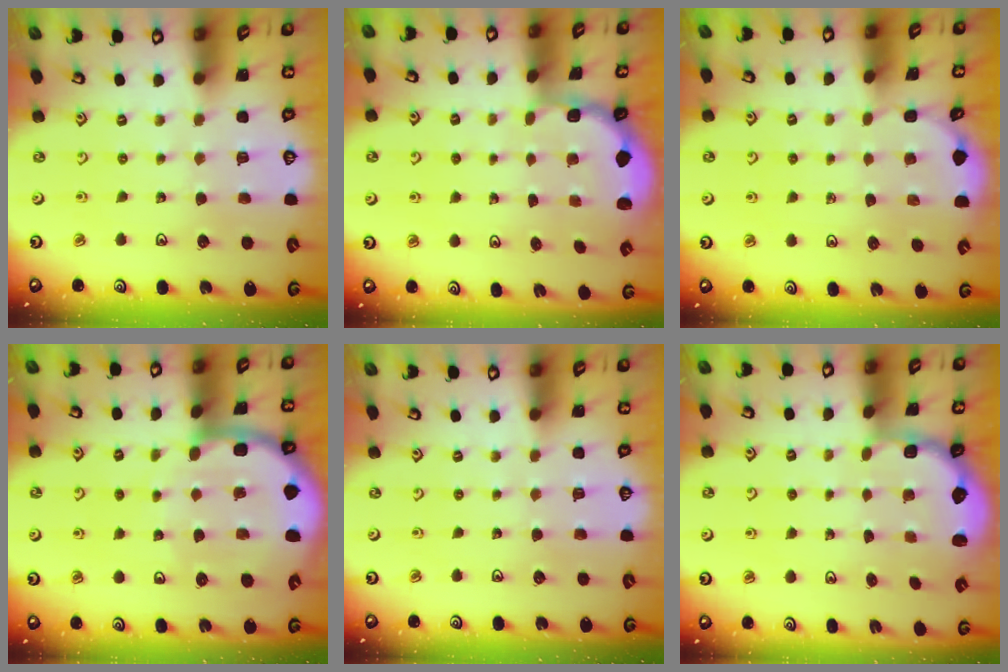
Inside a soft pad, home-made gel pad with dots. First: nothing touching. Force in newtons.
{"total": 1.8, "press": 1.6, "slide": 0.7}
{"total": 0.9, "press": 0.9, "slide": 0.1}
{"total": 8.8, "press": 8.7, "slide": 1.3}
{"total": 0.0}
{"total": 2.7, "press": 2.1, "slide": 1.8}